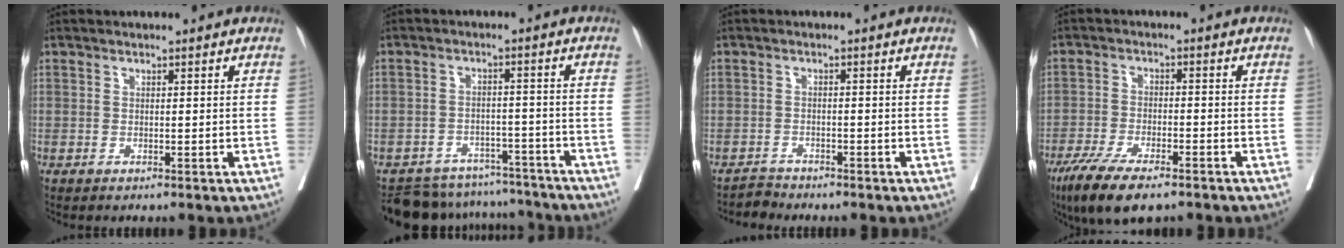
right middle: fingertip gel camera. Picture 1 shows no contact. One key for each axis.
{"total": 12.5, "fx": -11.7, "fy": 4.4, "fz": 1.2, "tx": -0.016, "ty": 0.018, "tz": -0.154}
{"total": 1.8, "fx": -1.6, "fy": 0.1, "fz": -0.8, "tx": 0.016, "ty": -0.008, "tz": -0.031}
{"total": 10.1, "fx": -7.1, "fy": 2.5, "fz": 6.6, "tx": -0.113, "ty": -0.019, "tz": -0.119}